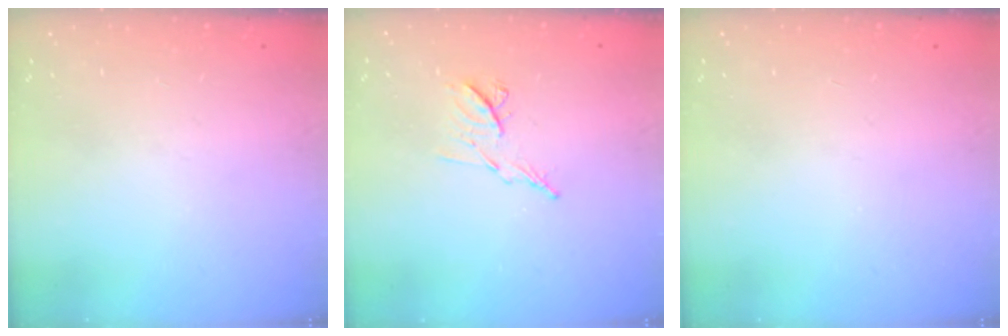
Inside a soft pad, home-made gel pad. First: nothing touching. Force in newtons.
{"total": 7.6, "press": 7.5, "slide": 1.1}
{"total": 0.0}